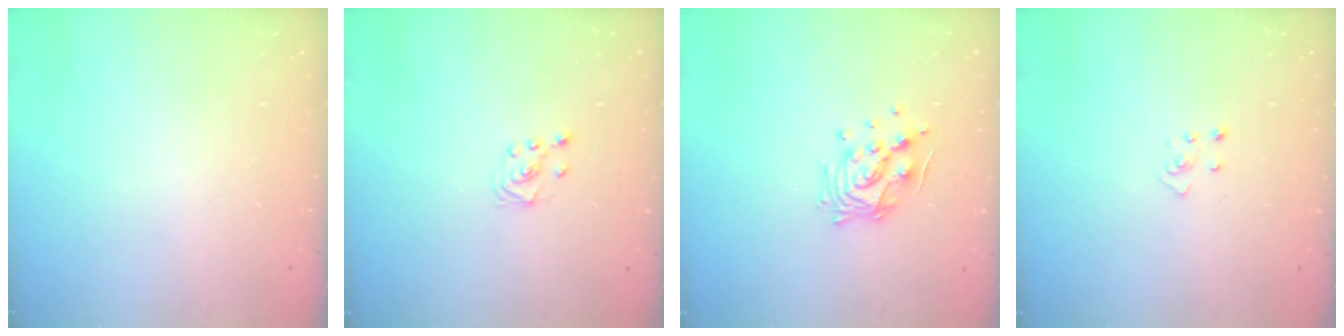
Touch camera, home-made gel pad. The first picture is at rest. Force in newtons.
{"total": 2.3, "press": 2.2, "slide": 0.6}
{"total": 12.0, "press": 11.9, "slide": 1.2}
{"total": 2.5, "press": 2.4, "slide": 0.3}